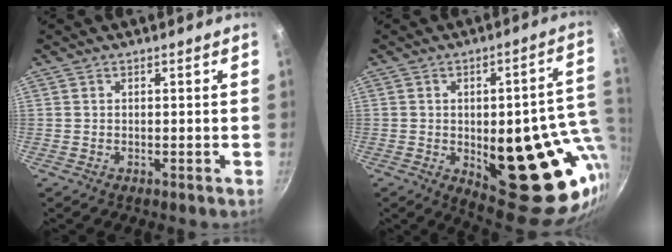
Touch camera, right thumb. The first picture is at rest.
{"total": 25.4, "force": [-3.1, 10.8, 22.8], "torque": [-0.231, -0.012, -0.021]}